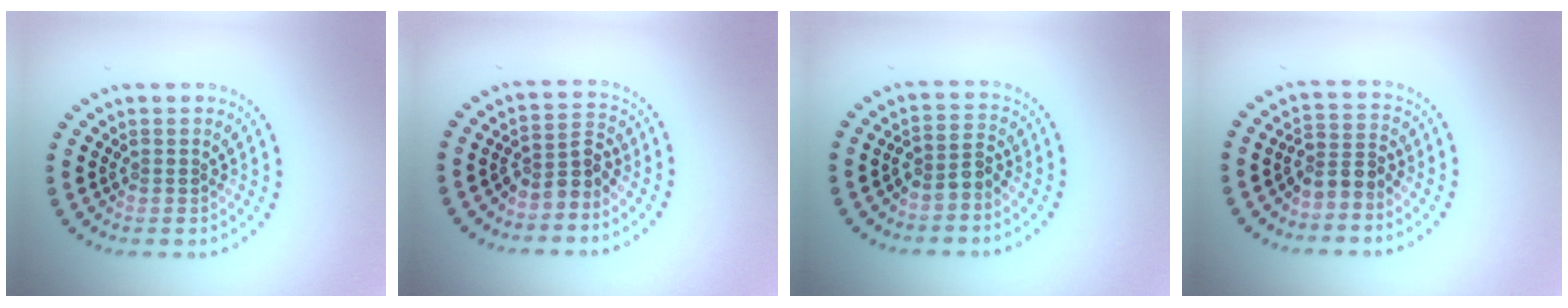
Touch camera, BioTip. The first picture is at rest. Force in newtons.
{"total": 2.6, "press": 2.0, "slide": 1.7}
{"total": 2.2, "press": 1.7, "slide": 1.4}
{"total": 2.5, "press": 1.8, "slide": 1.7}